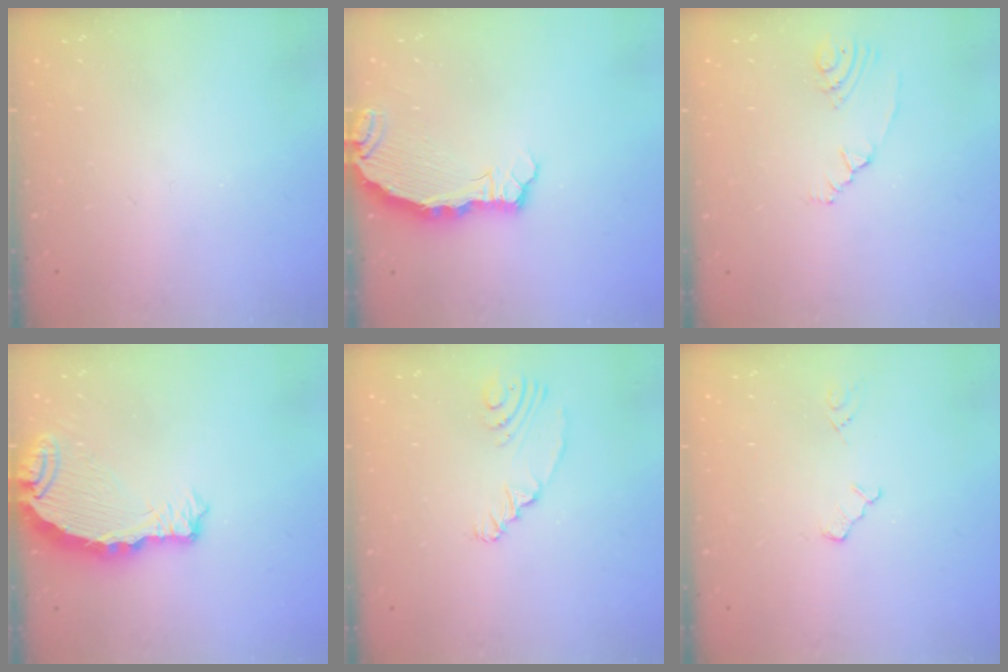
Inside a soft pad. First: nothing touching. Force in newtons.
{"total": 4.8, "press": 4.8, "slide": 0.3}
{"total": 2.9, "press": 2.1, "slide": 2.0}
{"total": 8.4, "press": 8.4, "slide": 0.8}
{"total": 5.6, "press": 2.5, "slide": 5.0}
{"total": 3.8, "press": 3.7, "slide": 0.5}